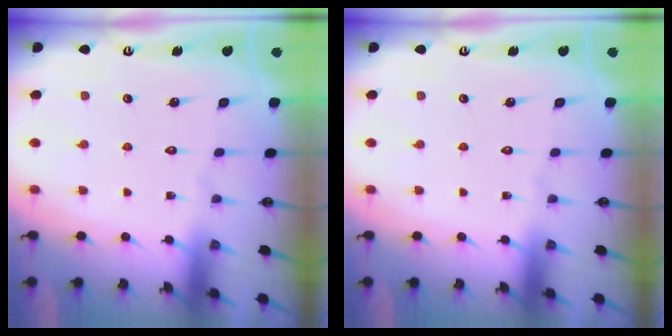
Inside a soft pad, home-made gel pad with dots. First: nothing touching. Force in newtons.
{"total": 0.0}